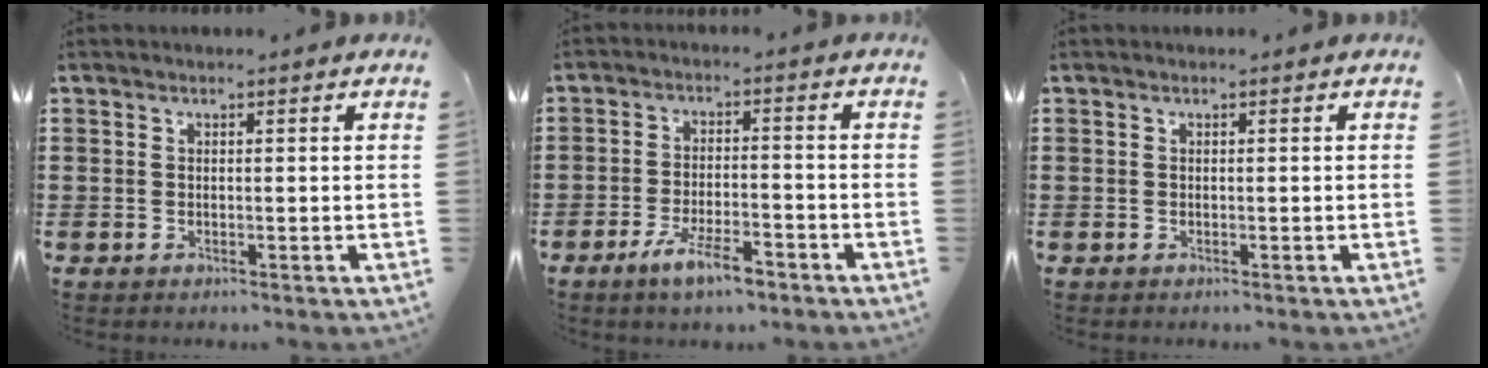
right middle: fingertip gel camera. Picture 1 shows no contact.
{"total": 6.0, "force": [-4.1, 1.6, 4.1], "torque": [-0.084, 0.000, -0.075]}
{"total": 0.0}